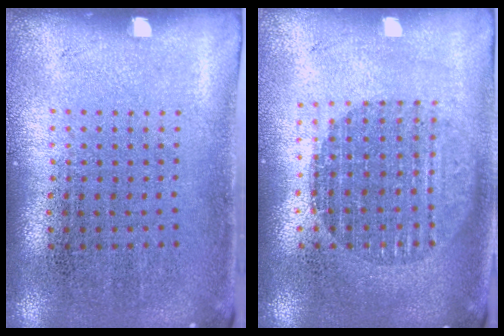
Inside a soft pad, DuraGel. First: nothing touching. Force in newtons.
{"total": 1.7, "press": 1.5, "slide": 0.8}